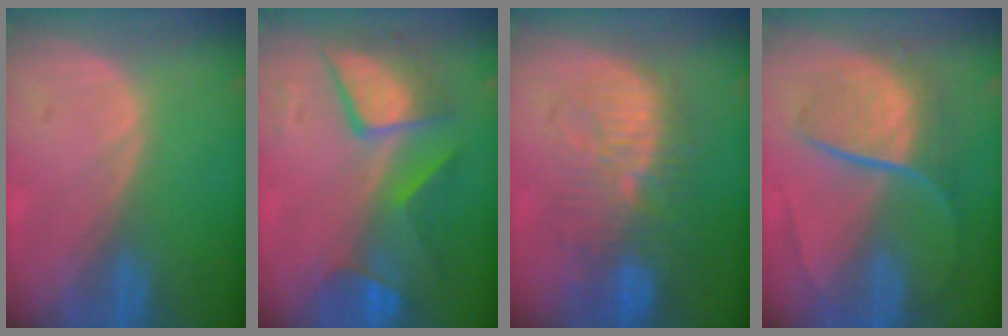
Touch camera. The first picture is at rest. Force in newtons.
{"total": 8.6, "press": 8.6, "slide": 0.4}
{"total": 11.1, "press": 9.9, "slide": 5.0}
{"total": 9.2, "press": 7.6, "slide": 5.1}